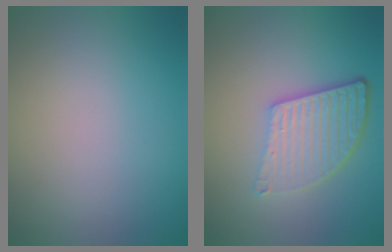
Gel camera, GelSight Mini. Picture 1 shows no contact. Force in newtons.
{"total": 5.6, "press": 3.9, "slide": 4.0}